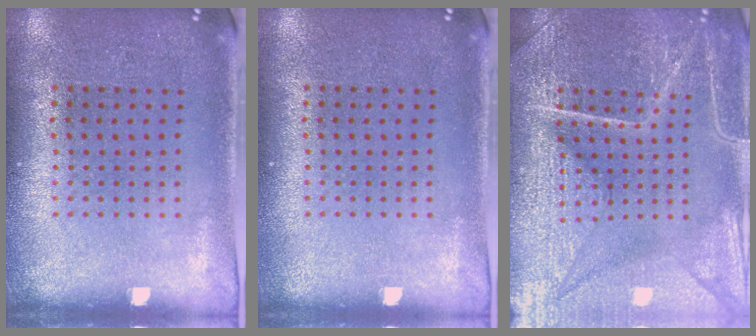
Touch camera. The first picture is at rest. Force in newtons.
{"total": 0.0}
{"total": 6.9, "press": 6.8, "slide": 0.8}